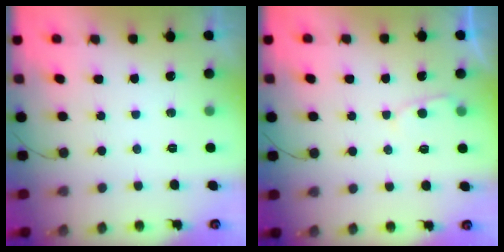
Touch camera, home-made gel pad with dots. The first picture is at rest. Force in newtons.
{"total": 2.9, "press": 2.8, "slide": 0.3}